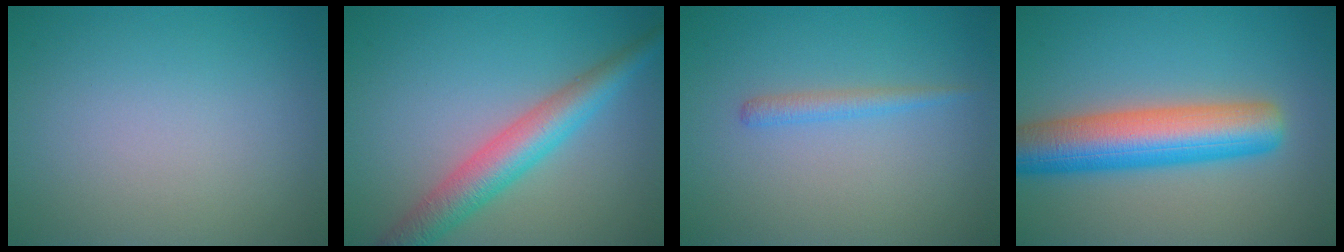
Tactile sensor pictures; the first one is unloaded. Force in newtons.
{"total": 5.1, "press": 5.1, "slide": 0.1}
{"total": 1.3, "press": 1.3, "slide": 0.1}
{"total": 8.4, "press": 8.3, "slide": 0.3}